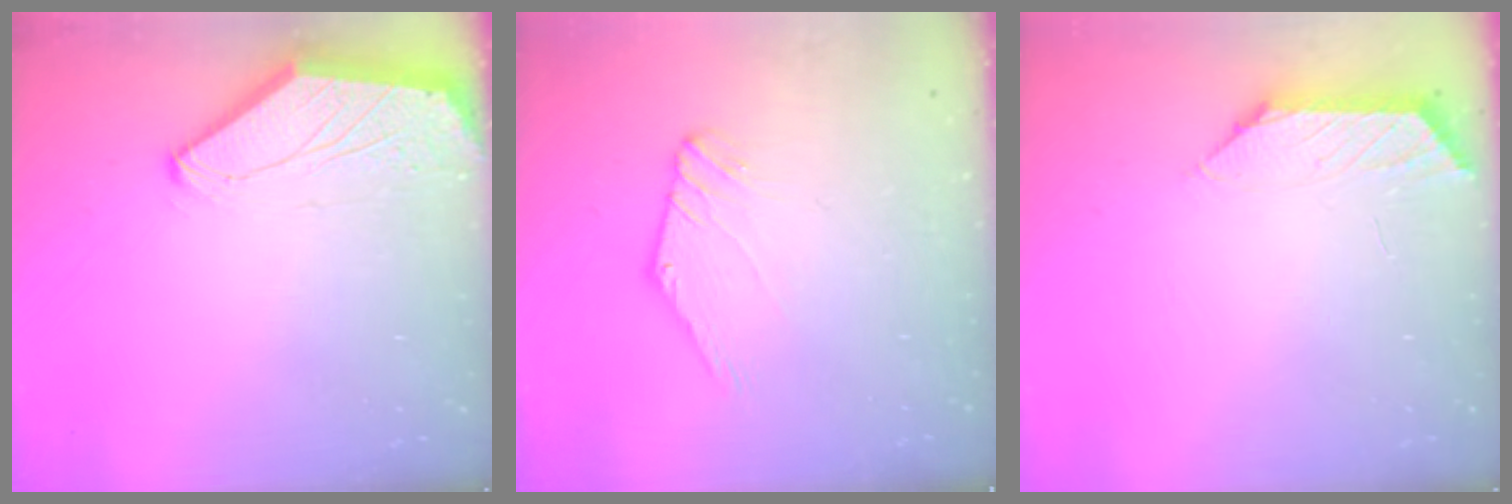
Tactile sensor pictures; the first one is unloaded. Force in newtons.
{"total": 0.0}
{"total": 1.8, "press": 1.7, "slide": 0.5}